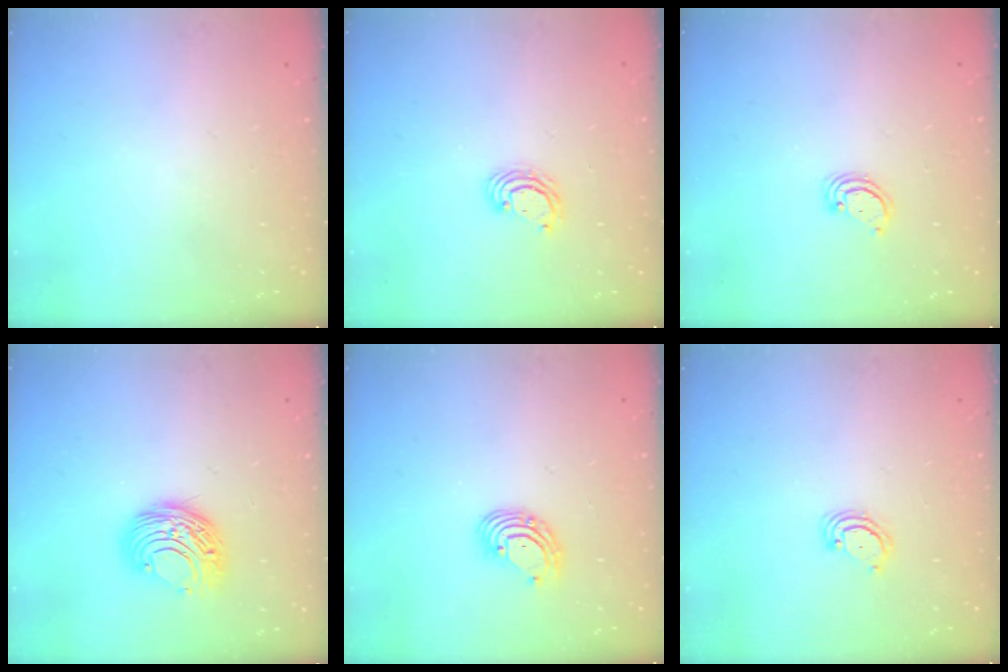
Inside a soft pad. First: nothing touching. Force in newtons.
{"total": 3.8, "press": 3.8, "slide": 0.3}
{"total": 2.6, "press": 2.6, "slide": 0.2}
{"total": 9.0, "press": 9.0, "slide": 0.2}
{"total": 5.6, "press": 5.6, "slide": 0.5}
{"total": 3.3, "press": 3.3, "slide": 0.4}